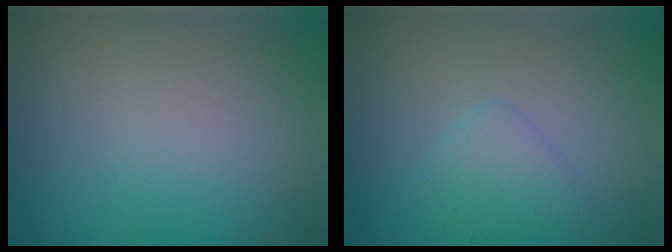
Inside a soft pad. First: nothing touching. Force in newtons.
{"total": 1.8, "press": 1.8, "slide": 0.1}